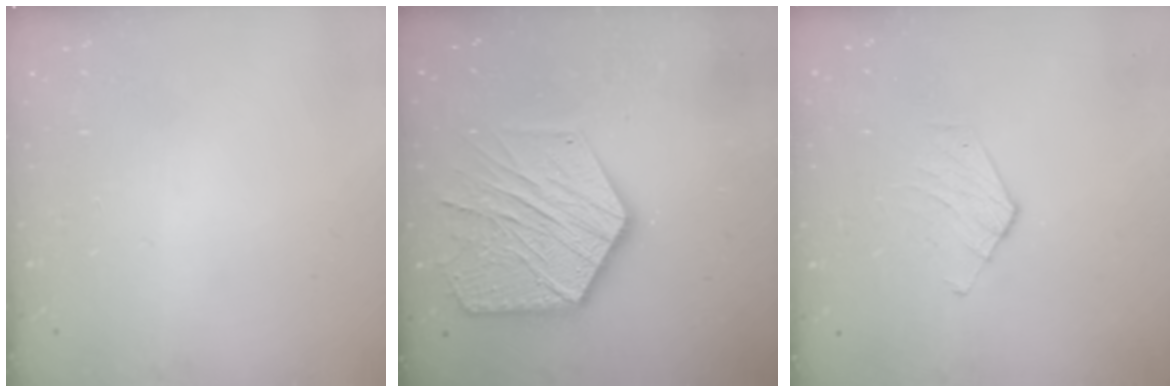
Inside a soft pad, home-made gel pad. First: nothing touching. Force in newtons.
{"total": 19.0, "press": 18.9, "slide": 1.3}
{"total": 5.2, "press": 5.2, "slide": 0.4}